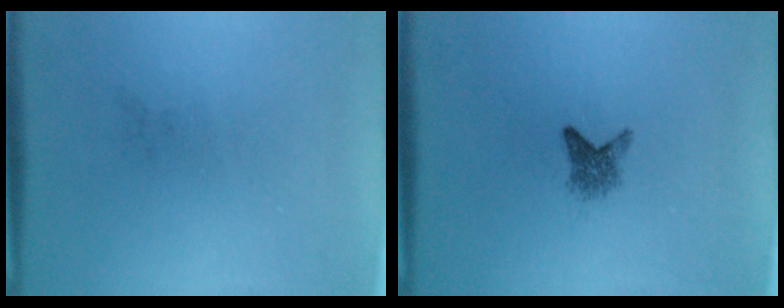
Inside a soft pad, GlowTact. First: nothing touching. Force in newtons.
{"total": 2.1}